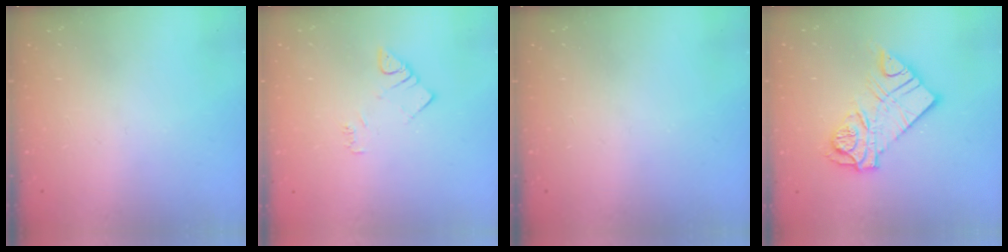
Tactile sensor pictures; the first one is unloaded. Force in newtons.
{"total": 4.5, "press": 4.5, "slide": 0.5}
{"total": 0.0}
{"total": 13.1, "press": 13.0, "slide": 1.3}